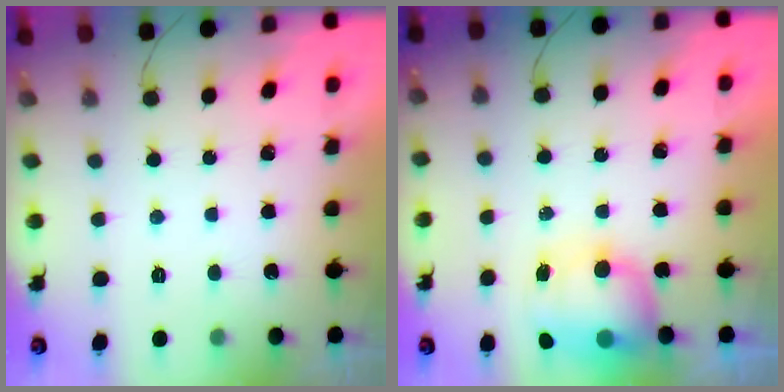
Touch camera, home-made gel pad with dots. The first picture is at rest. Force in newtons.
{"total": 8.7, "press": 8.6, "slide": 1.6}